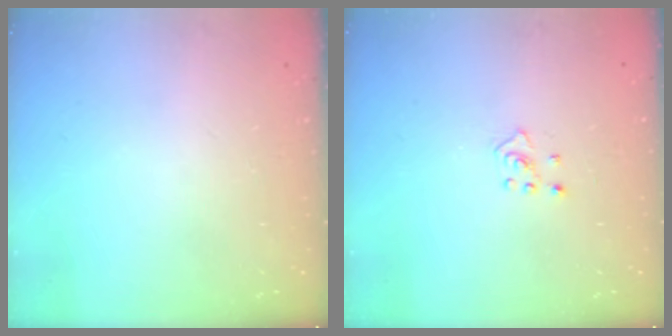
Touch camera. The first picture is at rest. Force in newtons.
{"total": 2.4, "press": 2.4, "slide": 0.5}